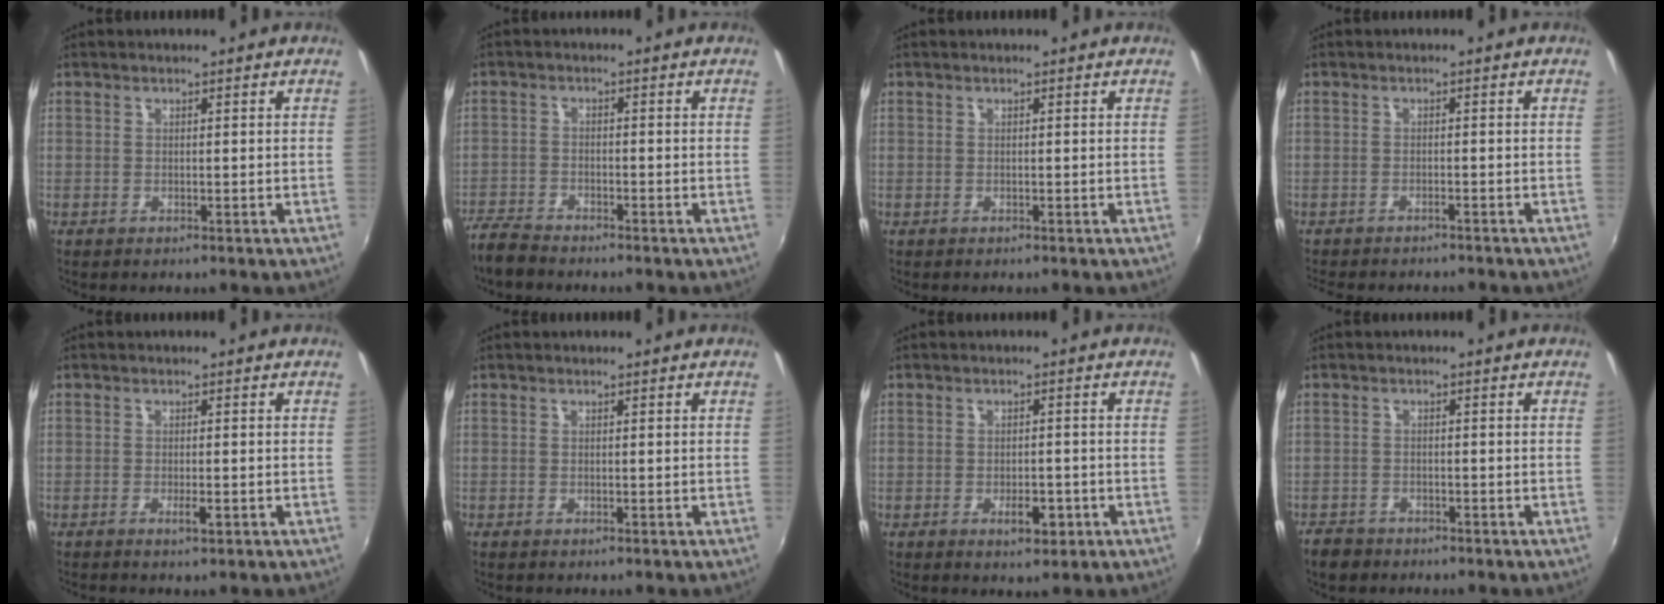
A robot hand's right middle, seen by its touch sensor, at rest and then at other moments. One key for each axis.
{"total": 5.1, "fx": -4.8, "fy": 0.9, "fz": 1.5, "tx": -0.048, "ty": -0.016, "tz": -0.097}
{"total": 0.0}
{"total": 4.7, "fx": -4.3, "fy": 0.9, "fz": 1.7, "tx": -0.048, "ty": -0.012, "tz": -0.065}
{"total": 1.5, "fx": -0.8, "fy": 0.1, "fz": 1.3, "tx": -0.026, "ty": 0.000, "tz": -0.012}
{"total": 0.0}
{"total": 3.7, "fx": -1.7, "fy": 1.7, "fz": 2.8, "tx": -0.051, "ty": -0.003, "tz": -0.019}
{"total": 4.0, "fx": -3.2, "fy": 2.2, "fz": 1.1, "tx": -0.041, "ty": -0.003, "tz": -0.057}